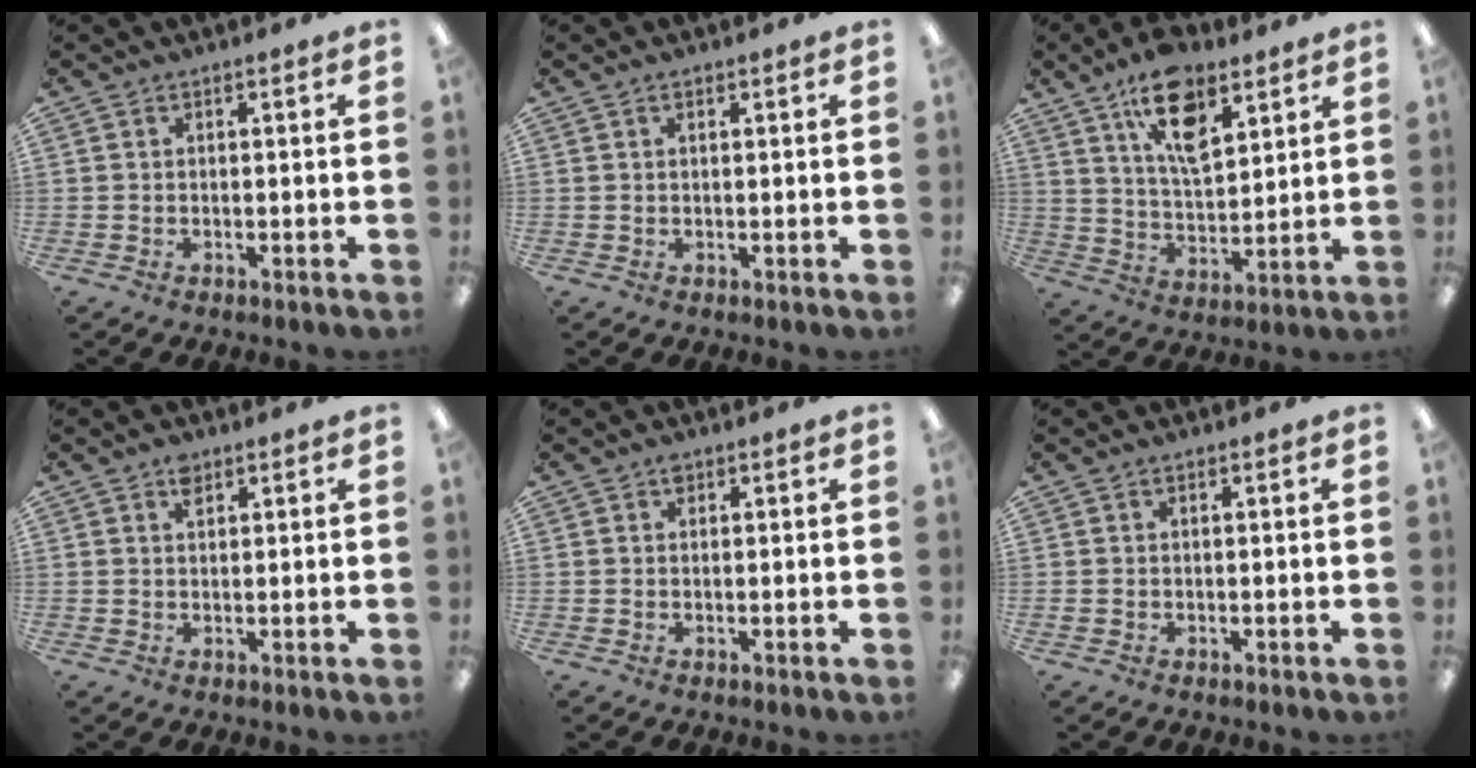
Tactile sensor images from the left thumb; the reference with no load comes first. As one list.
[{"total": 0.8, "force": [0.5, 0.4, 0.5], "torque": [-0.011, 0.002, 0.009]}, {"total": 14.6, "force": [8.8, 7.0, 9.4], "torque": [-0.149, -0.032, 0.154]}, {"total": 2.4, "force": [1.6, 1.3, 1.3], "torque": [-0.021, -0.002, 0.028]}, {"total": 1.2, "force": [0.7, 0.8, 0.6], "torque": [-0.006, -0.001, 0.010]}, {"total": 0.6, "force": [0.2, 0.4, 0.4], "torque": [-0.009, 0.004, 0.002]}]